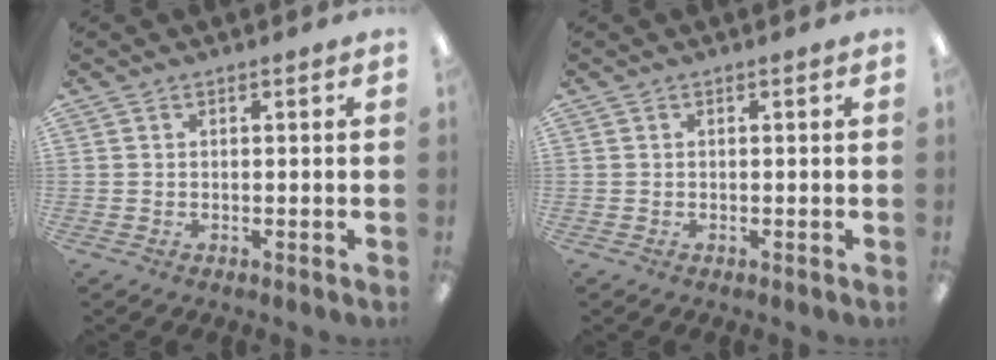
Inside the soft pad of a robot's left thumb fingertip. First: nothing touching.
{"total": 0.0}